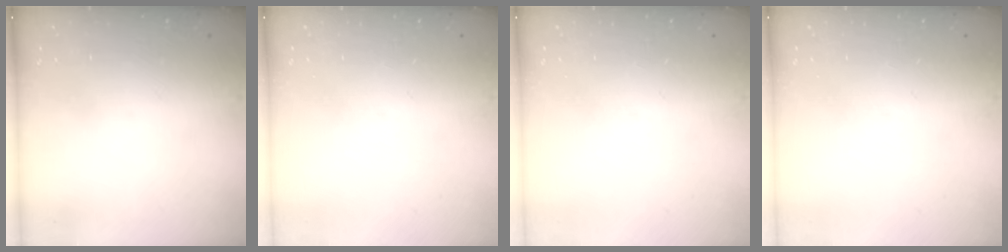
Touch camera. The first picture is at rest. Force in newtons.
{"total": 0.0}
{"total": 0.0}
{"total": 0.0}